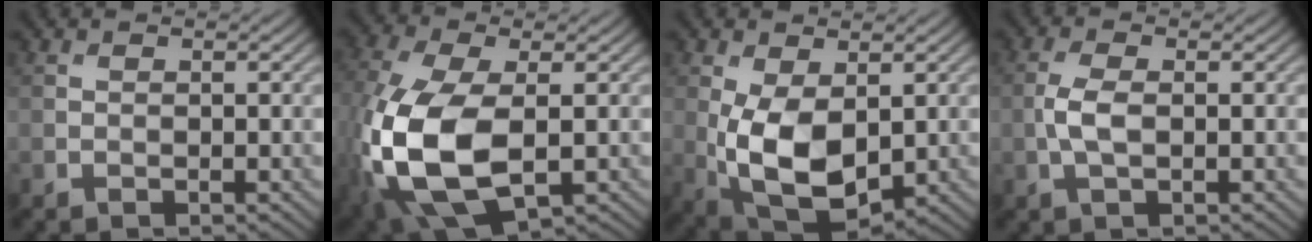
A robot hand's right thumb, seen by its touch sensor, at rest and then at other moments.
{"total": 15.9, "force": [-3.2, 8.8, 12.8], "torque": [-0.335, -0.030, -0.051]}
{"total": 9.4, "force": [-0.5, 5.3, 7.8], "torque": [-0.176, -0.013, -0.001]}
{"total": 3.3, "force": [-0.4, 1.4, 2.9], "torque": [-0.071, 0.003, -0.010]}